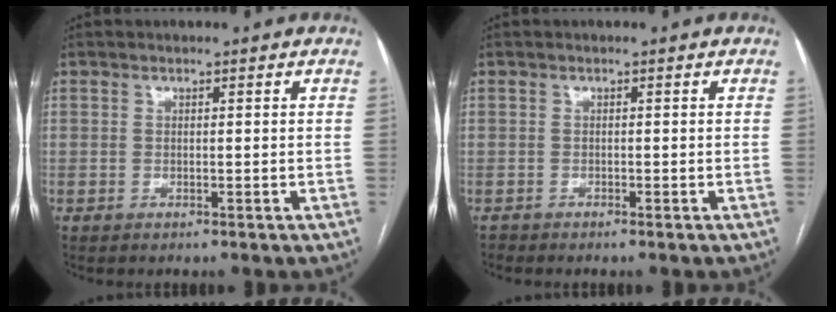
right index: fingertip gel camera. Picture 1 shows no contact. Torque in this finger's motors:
{"motor_torque": [-2.14, 0.00, -1.06, -0.21]}